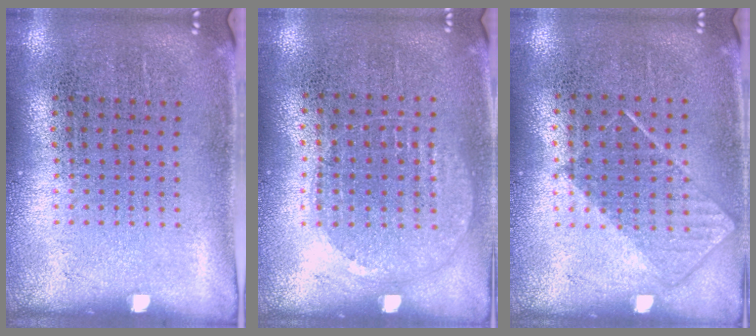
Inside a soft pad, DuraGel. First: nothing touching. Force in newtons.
{"total": 0.9, "press": 0.9, "slide": 0.3}
{"total": 0.8, "press": 0.7, "slide": 0.4}